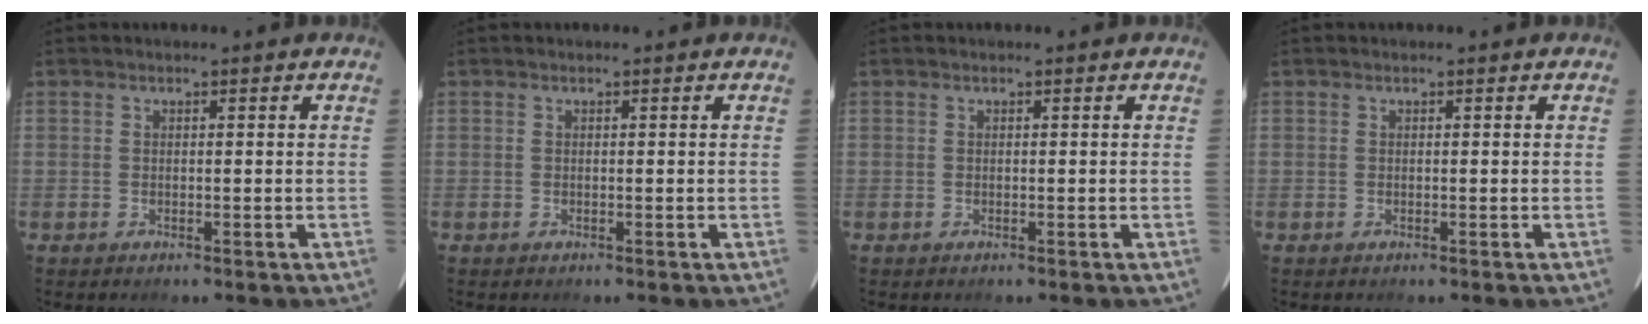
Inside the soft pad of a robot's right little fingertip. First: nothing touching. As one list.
[{"total": 0.0}, {"total": 0.0}, {"total": 0.0}]